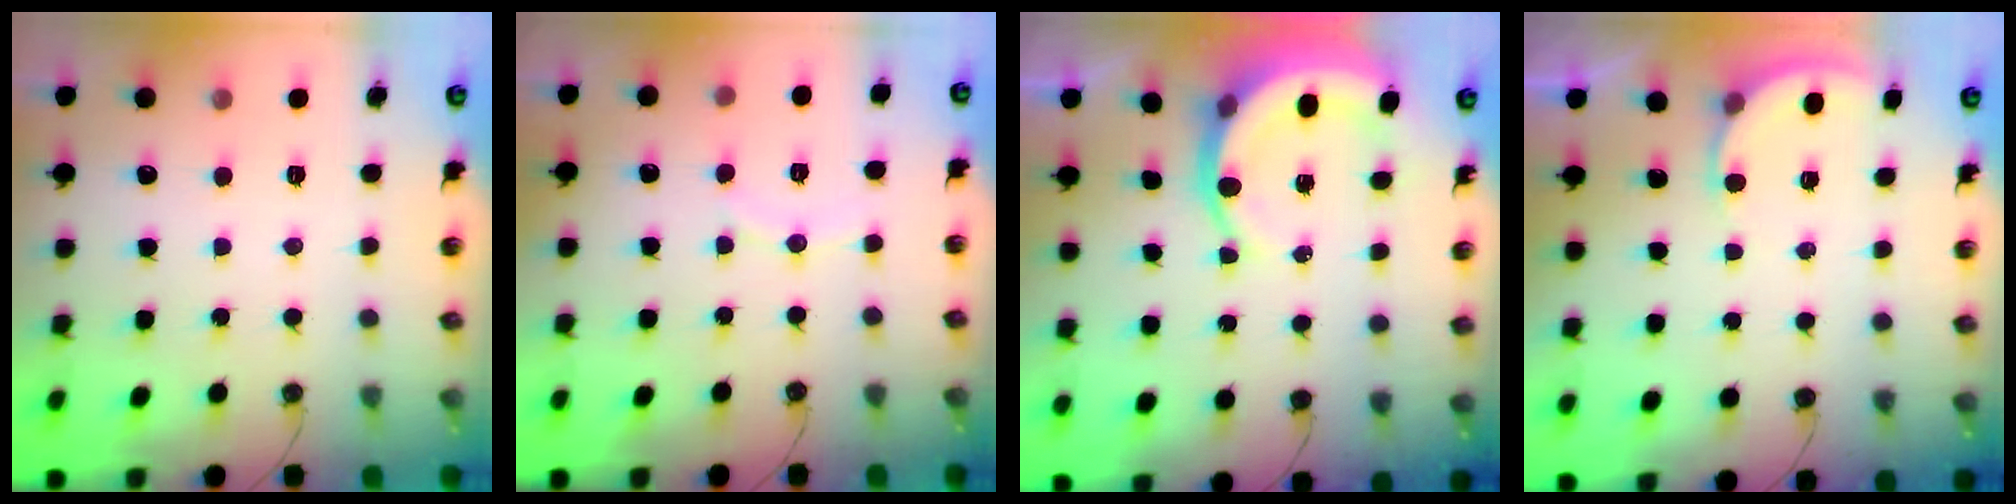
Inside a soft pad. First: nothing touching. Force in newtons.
{"total": 4.3, "press": 4.3, "slide": 0.4}
{"total": 9.3, "press": 9.1, "slide": 2.2}
{"total": 4.0, "press": 4.0, "slide": 0.3}